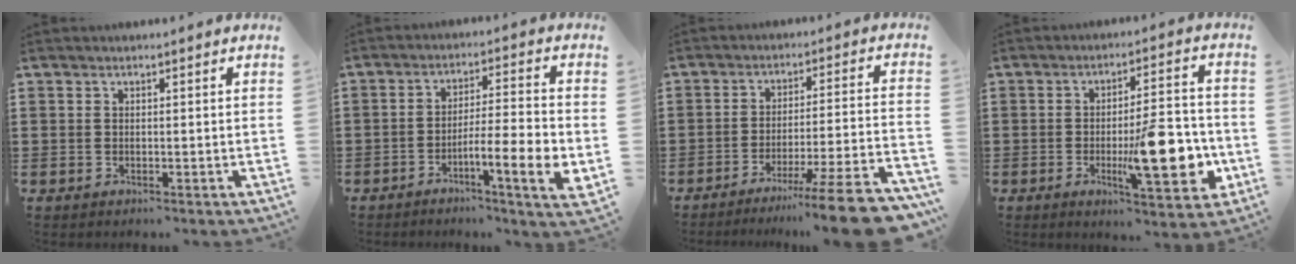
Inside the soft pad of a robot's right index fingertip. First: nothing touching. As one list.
[{"total": 8.1, "force": [-3.4, 0.9, 7.3], "torque": [-0.113, -0.005, -0.059]}, {"total": 10.6, "force": [-8.2, -0.4, 6.8], "torque": [-0.096, 0.009, -0.153]}, {"total": 13.4, "force": [-3.2, 3.7, 12.5], "torque": [-0.185, -0.007, -0.050]}]